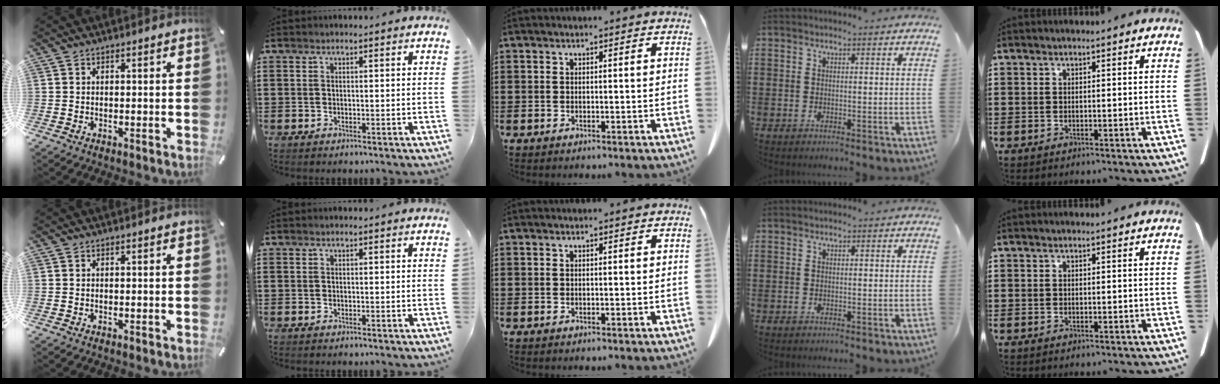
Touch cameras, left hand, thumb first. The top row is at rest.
{}